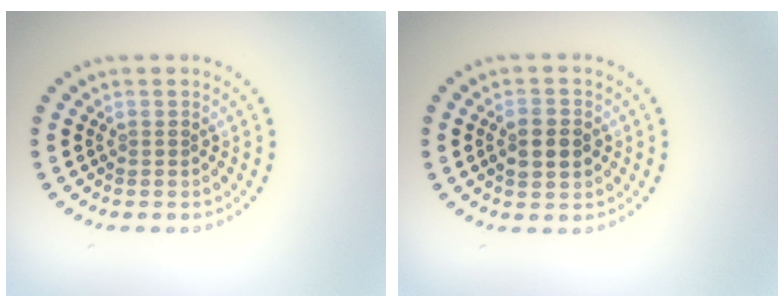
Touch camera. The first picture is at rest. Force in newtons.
{"total": 2.6, "press": 2.6, "slide": 0.2}